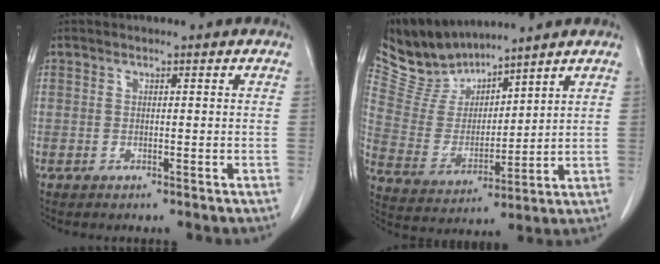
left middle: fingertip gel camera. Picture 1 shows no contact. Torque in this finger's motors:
{"motor_torque": [0.59, -0.64, -0.11, -0.05]}